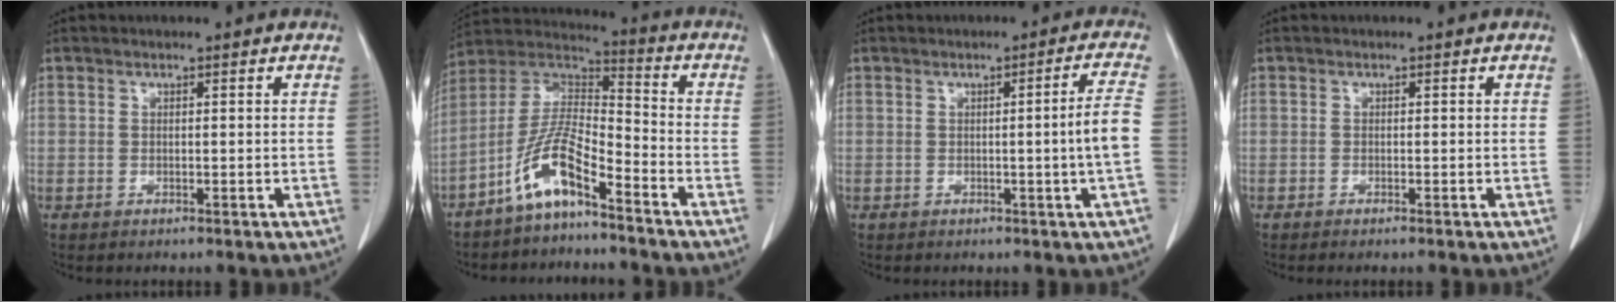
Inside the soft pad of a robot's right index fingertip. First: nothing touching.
{"total": 10.3, "force": [-6.6, 2.0, 7.6], "torque": [-0.172, 0.012, -0.130]}
{"total": 5.0, "force": [-0.9, -1.3, 4.7], "torque": [-0.062, -0.003, -0.014]}
{"total": 0.7, "force": [-0.5, -0.1, 0.4], "torque": [-0.008, 0.000, -0.010]}